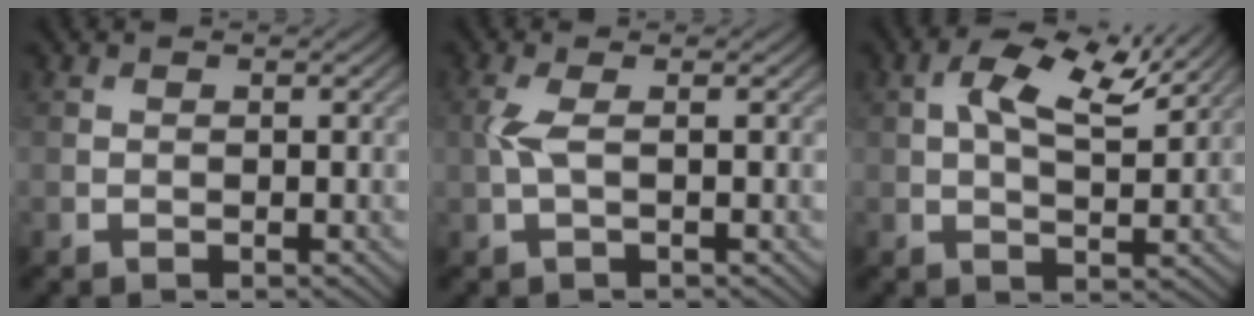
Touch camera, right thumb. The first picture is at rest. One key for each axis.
{"total": 2.4, "fx": 0.1, "fy": 0.5, "fz": 2.4, "tx": -0.060, "ty": 0.006, "tz": 0.000}
{"total": 8.2, "fx": 3.2, "fy": 3.6, "fz": 6.6, "tx": -0.123, "ty": 0.006, "tz": 0.052}